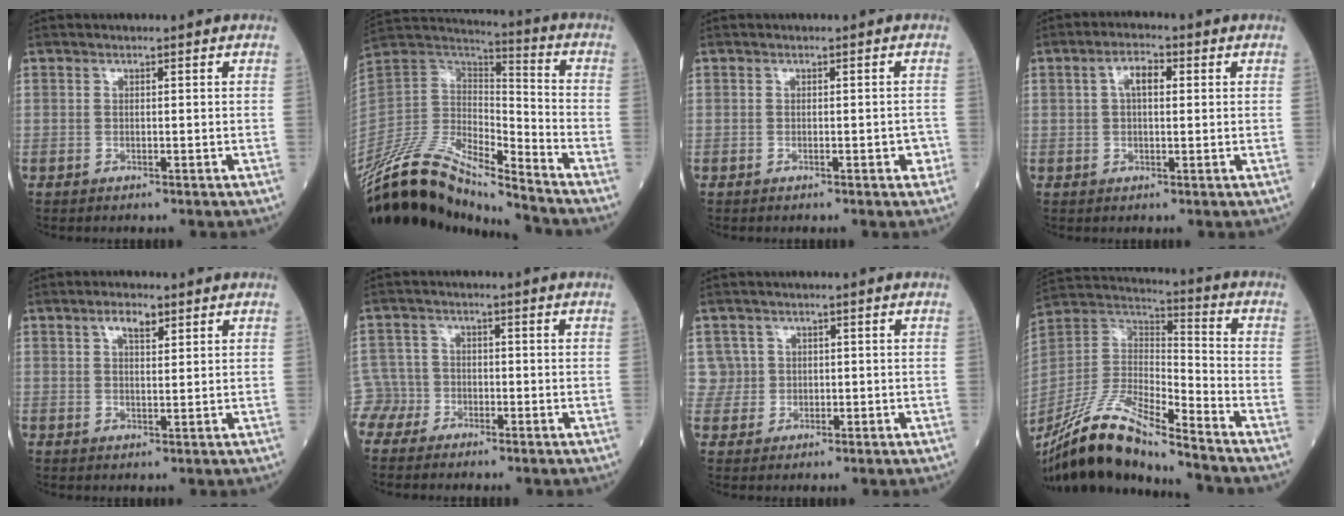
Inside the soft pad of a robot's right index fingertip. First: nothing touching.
{"total": 21.8, "force": [-18.9, 3.4, 10.3], "torque": [-0.237, 0.008, -0.353]}
{"total": 1.7, "force": [-0.9, 0.7, 1.3], "torque": [-0.011, 0.003, -0.011]}
{"total": 3.9, "force": [0.9, 1.7, 3.4], "torque": [-0.066, 0.014, 0.016]}
{"total": 3.1, "force": [1.8, 1.1, 2.3], "torque": [-0.044, 0.003, 0.032]}
{"total": 4.5, "force": [-3.1, 3.1, -0.8], "torque": [0.015, 0.005, -0.070]}
{"total": 3.3, "force": [0.6, 3.2, -0.5], "torque": [0.023, 0.014, 0.010]}
{"total": 19.5, "force": [-15.8, 2.5, 11.2], "torque": [-0.250, -0.010, -0.302]}